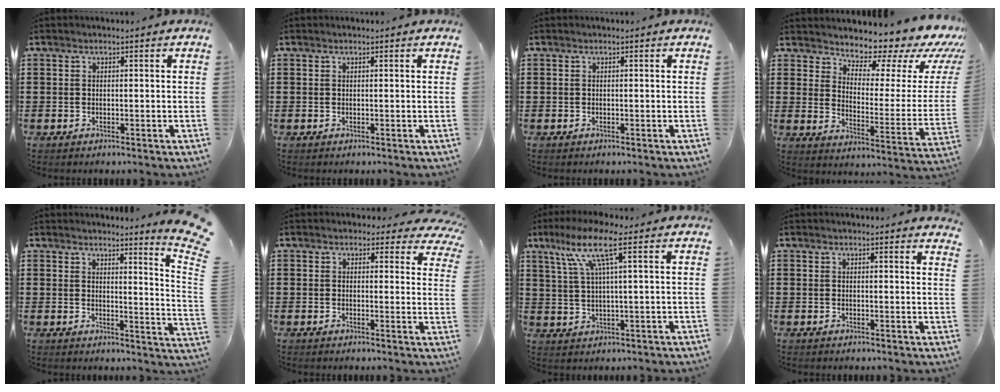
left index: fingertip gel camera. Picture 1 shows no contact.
{"total": 0.0}
{"total": 0.0}
{"total": 6.4, "force": [5.9, 2.1, 1.4], "torque": [-0.031, -0.060, 0.095]}
{"total": 4.3, "force": [3.4, -1.2, 2.4], "torque": [-0.049, -0.039, 0.050]}
{"total": 2.4, "force": [1.9, 1.3, 0.8], "torque": [-0.018, -0.001, 0.033]}
{"total": 8.8, "force": [3.9, 0.8, 7.8], "torque": [-0.167, 0.004, 0.062]}
{"total": 1.3, "force": [1.2, 0.1, 0.3], "torque": [0.000, -0.002, 0.022]}